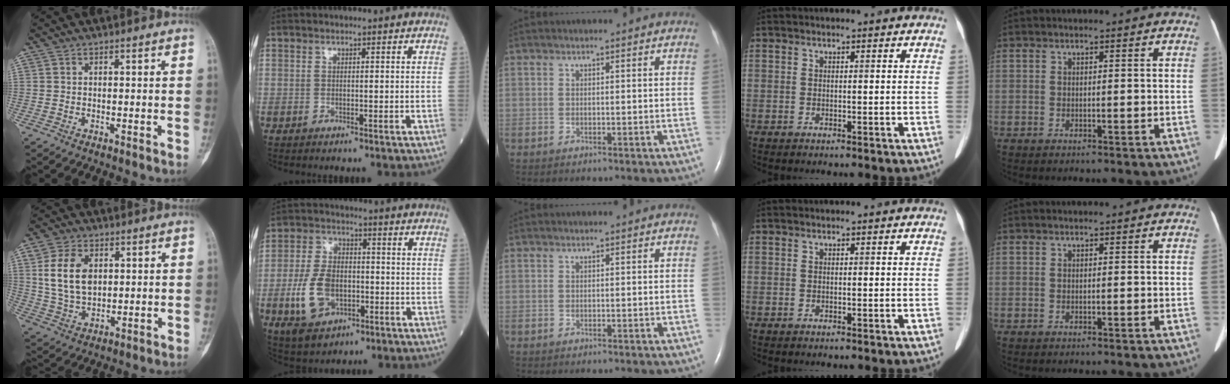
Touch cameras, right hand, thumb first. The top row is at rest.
{"thumb": {"total": 10.4, "force": [2.5, 6.8, 7.4], "torque": [-0.129, -0.007, 0.056]}, "index": {"total": 10.5, "force": [-3.2, 6.4, 7.7], "torque": [-0.169, 0.005, -0.052]}}